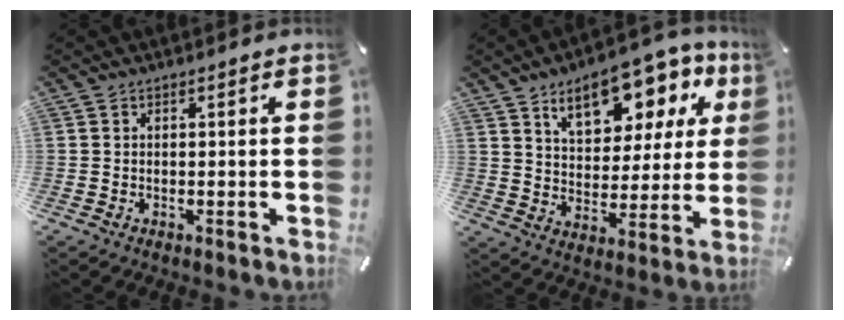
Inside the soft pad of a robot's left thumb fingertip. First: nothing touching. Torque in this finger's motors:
{"motor_torque": [2.46, 2.54, 1.35, -1.28, 0.09]}